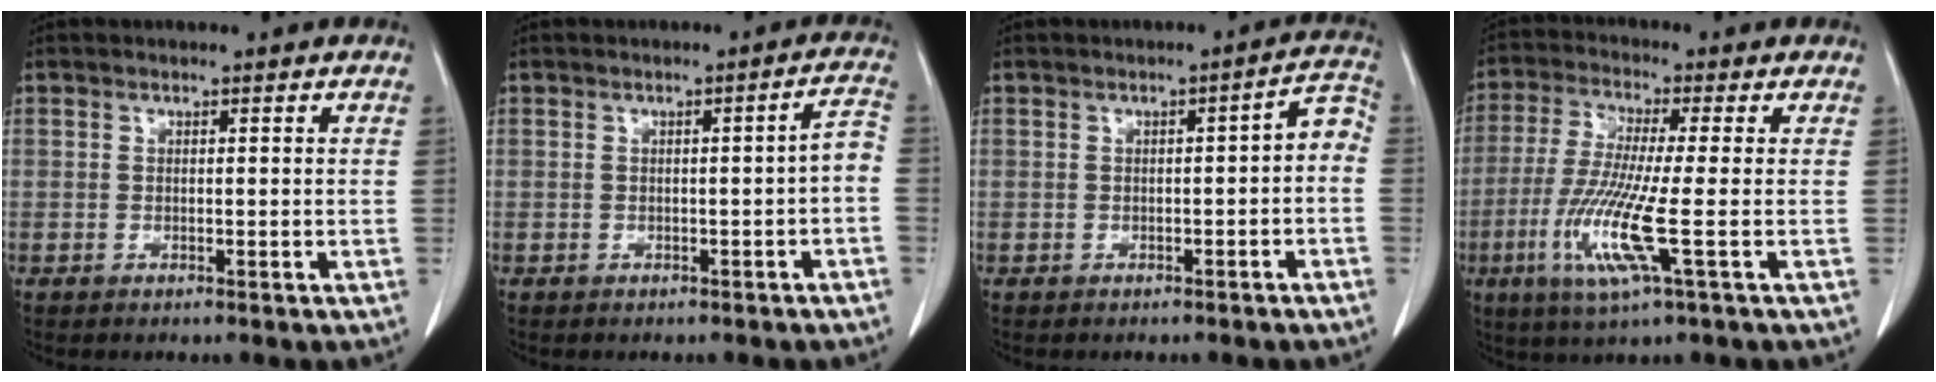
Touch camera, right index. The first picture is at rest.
{"total": 3.1, "force": [-1.2, 0.4, 2.8], "torque": [-0.030, 0.011, -0.016]}
{"total": 4.0, "force": [-1.1, 1.3, 3.6], "torque": [-0.040, 0.025, -0.014]}
{"total": 10.8, "force": [-3.1, -0.2, 10.3], "torque": [-0.223, -0.024, -0.068]}